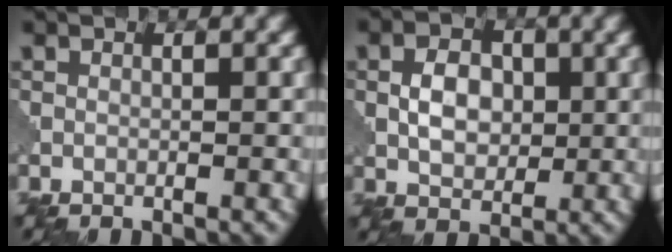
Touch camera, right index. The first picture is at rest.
{"total": 3.7, "force": [0.1, 2.6, 2.7], "torque": [-0.049, 0.002, -0.001]}